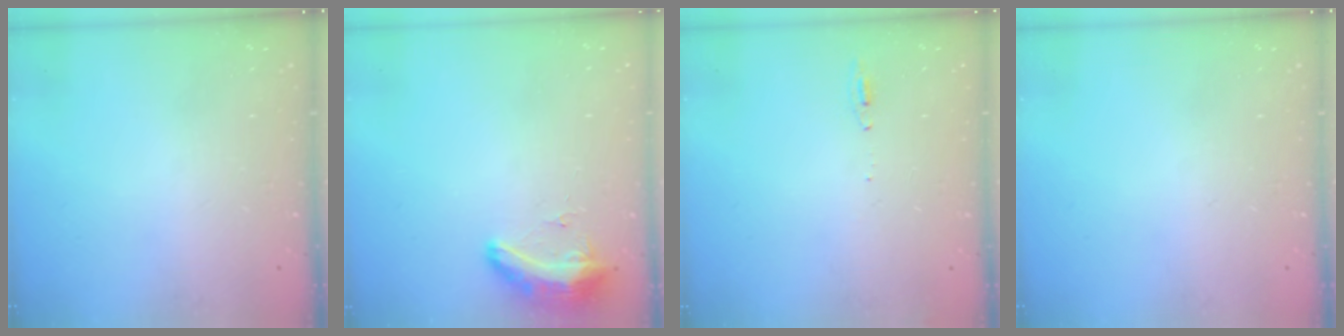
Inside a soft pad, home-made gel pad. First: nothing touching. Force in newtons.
{"total": 9.1, "press": 8.9, "slide": 1.9}
{"total": 4.8, "press": 4.6, "slide": 1.6}
{"total": 0.0}